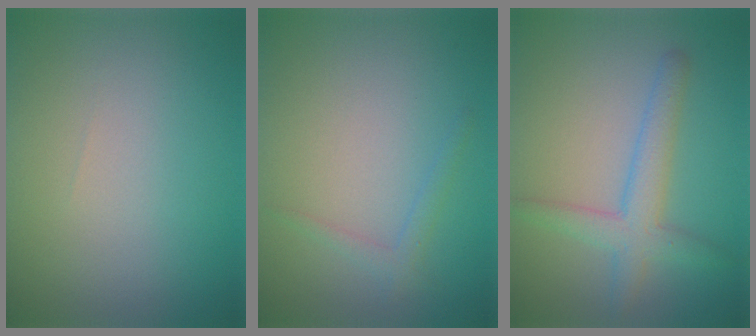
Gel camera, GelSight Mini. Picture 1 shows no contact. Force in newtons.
{"total": 1.3, "press": 1.2, "slide": 0.1}
{"total": 3.6, "press": 3.6, "slide": 0.1}